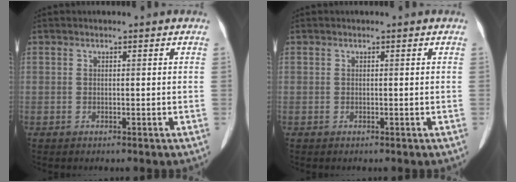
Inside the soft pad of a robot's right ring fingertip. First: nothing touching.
{"total": 0.0}